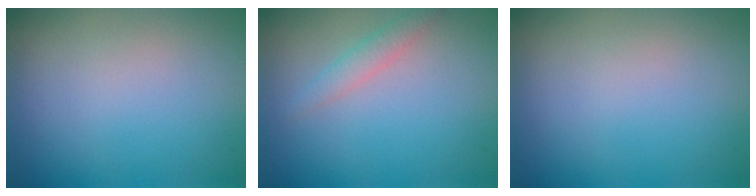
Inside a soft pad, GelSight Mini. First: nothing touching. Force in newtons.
{"total": 1.5, "press": 1.5, "slide": 0.2}
{"total": 0.0}